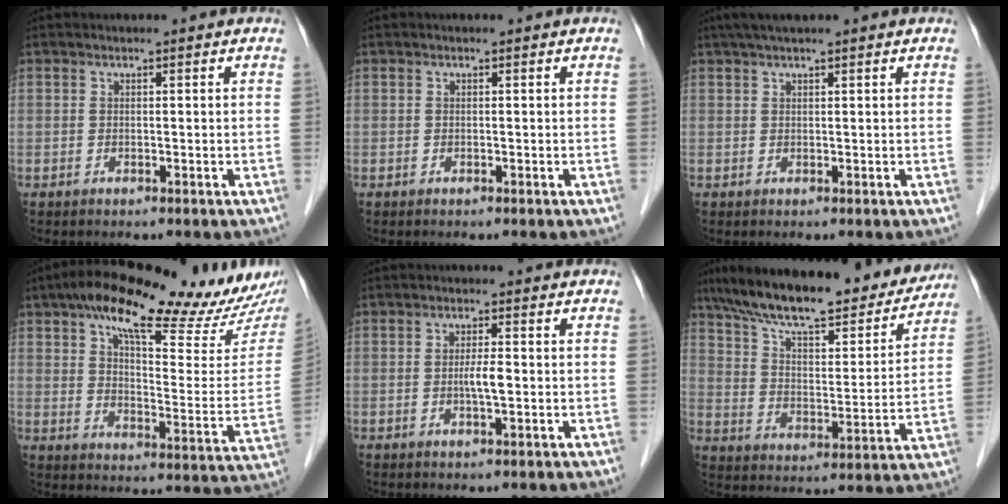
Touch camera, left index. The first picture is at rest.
{"total": 0.0}
{"total": 3.8, "force": [3.0, 0.2, 2.3], "torque": [-0.036, 0.030, 0.054]}
{"total": 22.0, "force": [16.8, 4.5, 13.5], "torque": [-0.194, 0.016, 0.230]}
{"total": 2.5, "force": [-0.3, 0.3, 2.5], "torque": [-0.048, 0.000, -0.005]}
{"total": 24.2, "force": [20.5, 5.7, 11.7], "torque": [-0.189, 0.007, 0.297]}